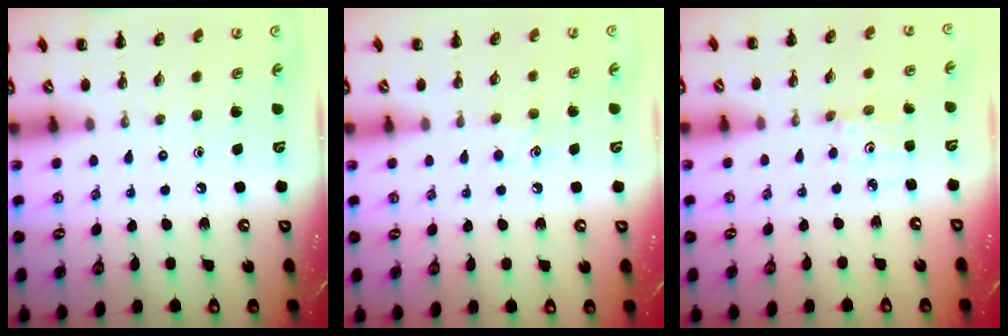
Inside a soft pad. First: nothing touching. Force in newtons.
{"total": 4.9, "press": 4.7, "slide": 1.4}
{"total": 2.4, "press": 2.3, "slide": 0.7}